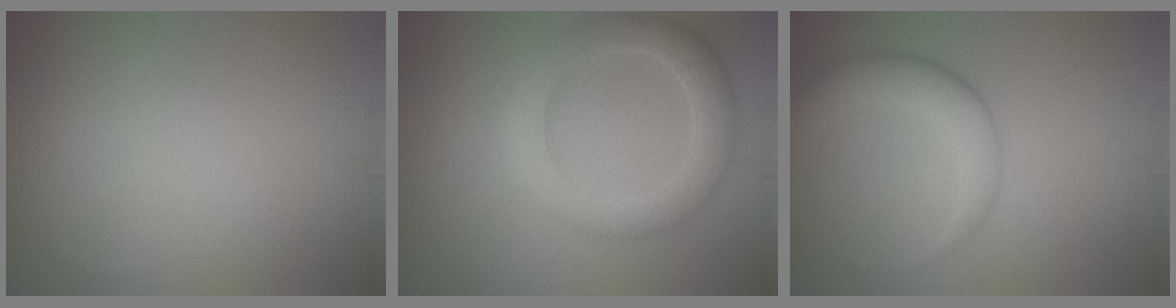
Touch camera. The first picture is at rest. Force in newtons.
{"total": 4.3, "press": 4.3, "slide": 0.1}
{"total": 4.7, "press": 4.7, "slide": 0.3}